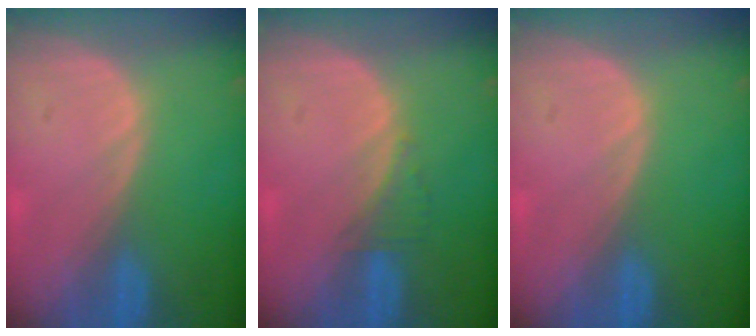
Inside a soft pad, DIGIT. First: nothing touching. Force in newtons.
{"total": 1.7, "press": 1.6, "slide": 0.7}
{"total": 0.0}